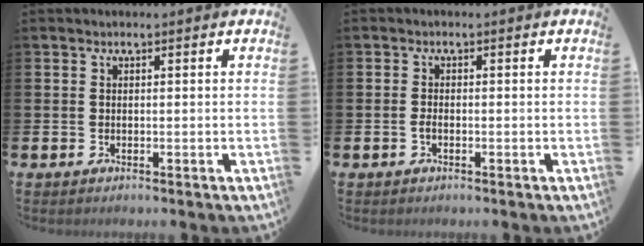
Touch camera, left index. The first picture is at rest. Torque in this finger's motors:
{"motor_torque": [0.21, 0.16, 0.00, 0.01]}